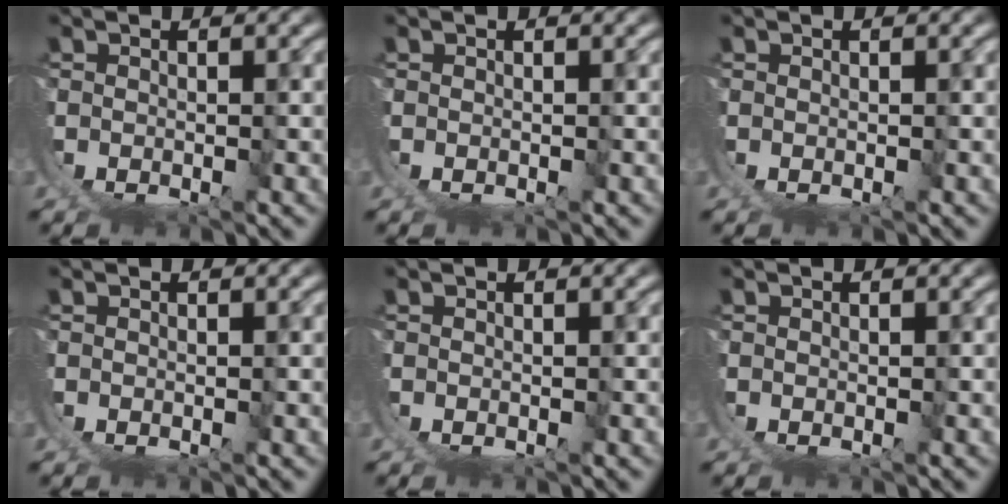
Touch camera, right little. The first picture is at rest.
{"total": 0.0}
{"total": 0.0}
{"total": 0.0}
{"total": 0.0}
{"total": 0.0}